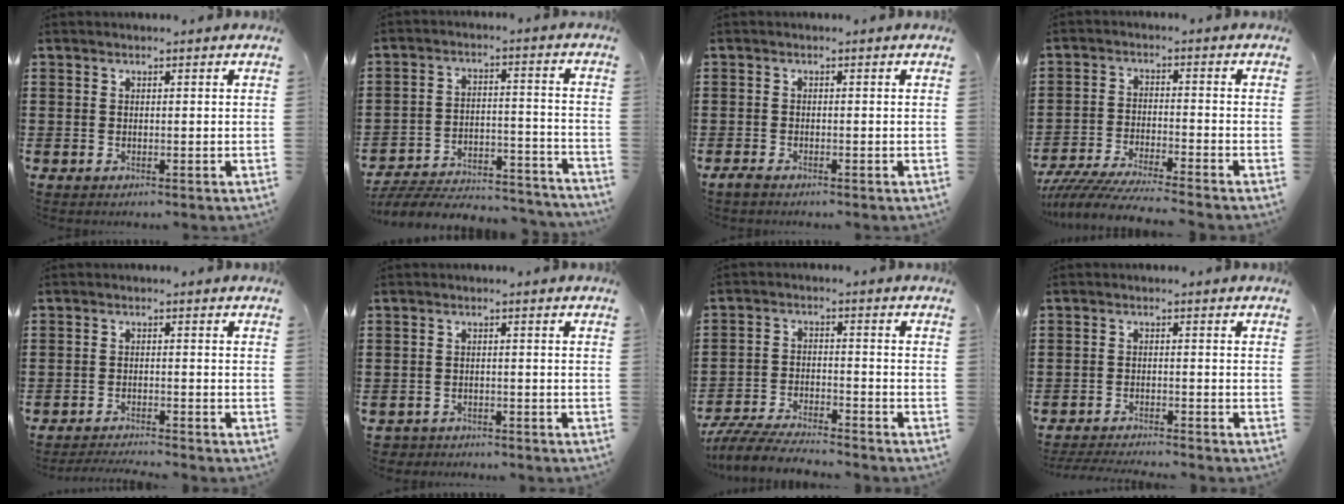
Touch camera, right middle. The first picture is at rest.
{"total": 5.5, "force": [-5.3, 0.9, 1.5], "torque": [-0.037, 0.002, -0.109]}
{"total": 1.0, "force": [-0.8, 0.3, 0.4], "torque": [-0.019, -0.006, -0.019]}
{"total": 6.0, "force": [-5.7, -0.1, 1.8], "torque": [-0.046, -0.015, -0.115]}
{"total": 2.2, "force": [-2.2, -0.1, 0.3], "torque": [-0.009, -0.001, -0.045]}
{"total": 1.7, "force": [-1.6, 0.4, -0.2], "torque": [-0.003, 0.000, -0.038]}
{"total": 6.1, "force": [-5.8, 0.6, 1.8], "torque": [-0.046, -0.003, -0.116]}
{"total": 2.7, "force": [-2.7, -0.1, 0.3], "torque": [-0.007, -0.002, -0.056]}